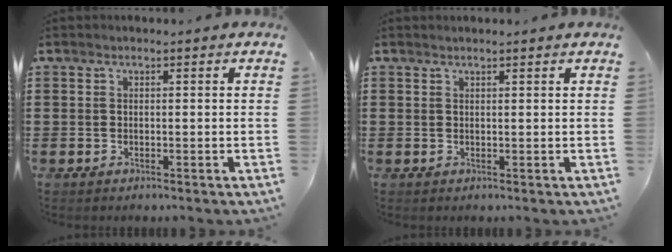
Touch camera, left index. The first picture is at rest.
{"total": 0.6, "force": [0.6, 0.1, 0.2], "torque": [-0.004, 0.001, 0.012]}